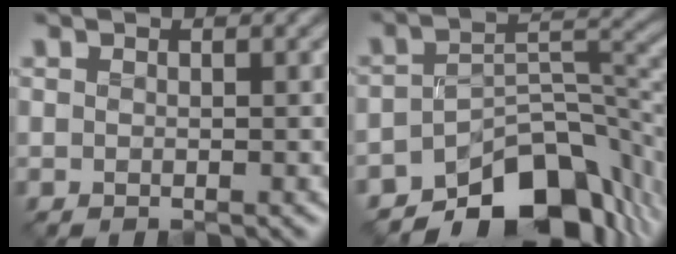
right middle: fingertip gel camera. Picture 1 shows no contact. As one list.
[{"total": 10.3, "force": [-7.5, 4.5, 5.4], "torque": [-0.059, -0.011, -0.126]}]